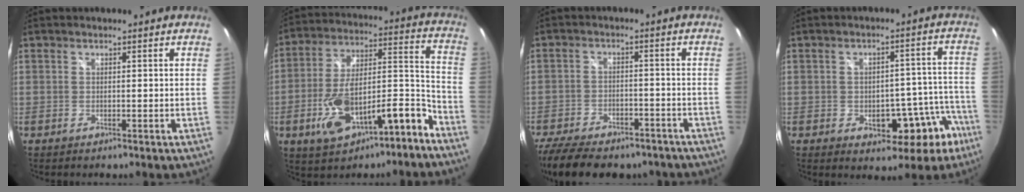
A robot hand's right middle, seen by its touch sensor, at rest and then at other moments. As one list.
[{"total": 18.4, "force": [-10.8, 7.0, 13.1], "torque": [-0.222, 0.019, -0.165]}, {"total": 18.9, "force": [-14.7, 7.8, 9.0], "torque": [-0.200, -0.025, -0.214]}, {"total": 11.0, "force": [-5.8, 6.3, 6.8], "torque": [-0.077, 0.028, -0.058]}]